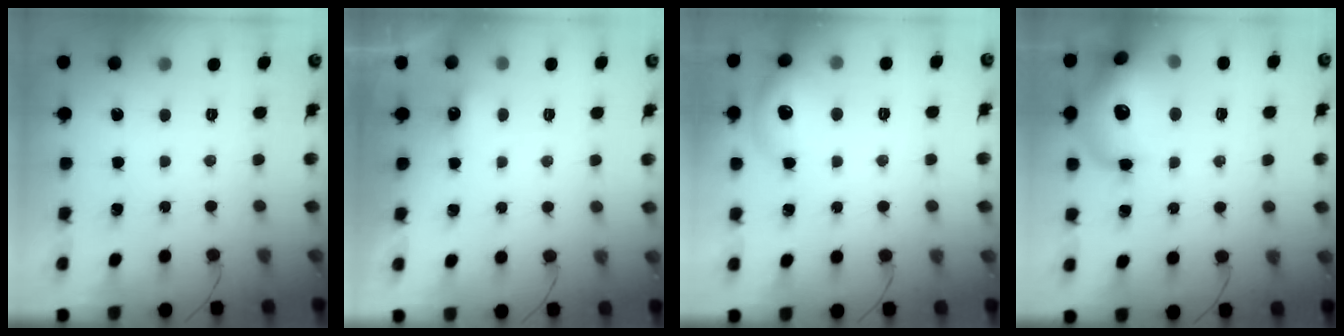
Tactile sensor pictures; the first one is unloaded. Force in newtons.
{"total": 3.4, "press": 3.3, "slide": 0.8}
{"total": 13.0, "press": 11.2, "slide": 6.7}
{"total": 18.5, "press": 18.4, "slide": 2.3}